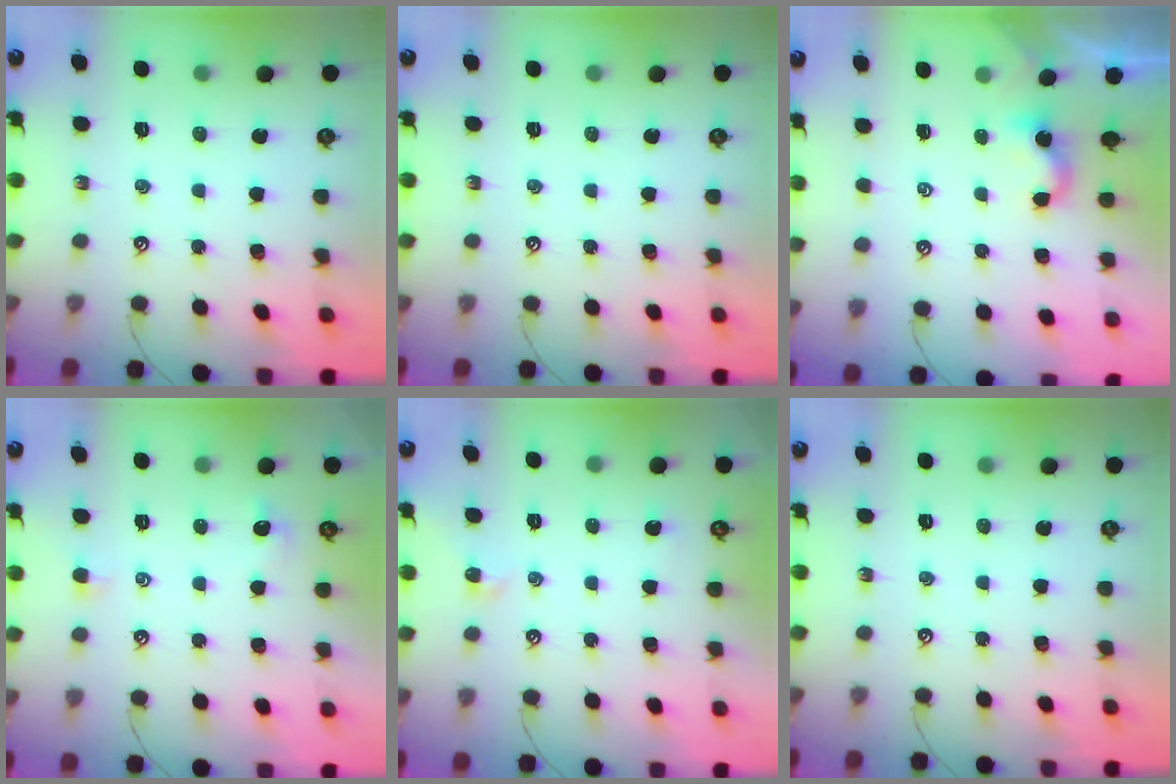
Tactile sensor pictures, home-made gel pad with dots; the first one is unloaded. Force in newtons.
{"total": 0.0}
{"total": 2.3, "press": 2.3, "slide": 0.2}
{"total": 1.3, "press": 1.0, "slide": 0.8}
{"total": 1.0, "press": 1.0, "slide": 0.3}
{"total": 0.0}